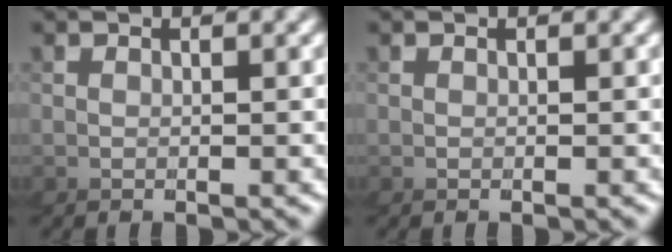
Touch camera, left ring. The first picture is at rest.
{"total": 0.0}